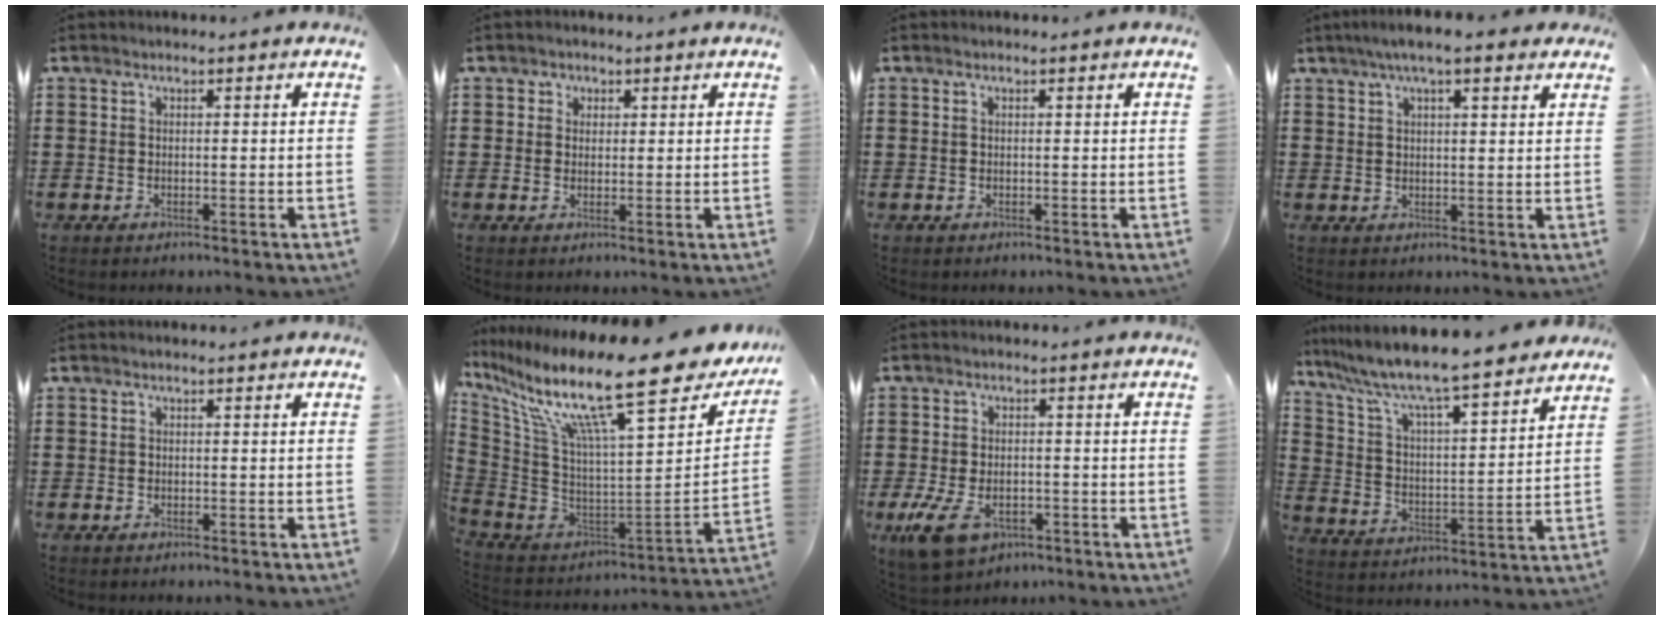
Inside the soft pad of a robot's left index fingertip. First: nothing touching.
{"total": 1.5, "force": [0.7, 1.4, 0.1], "torque": [0.000, 0.004, 0.010]}
{"total": 0.0}
{"total": 5.3, "force": [3.6, 0.8, 3.7], "torque": [-0.079, 0.005, 0.063]}
{"total": 0.0}
{"total": 18.8, "force": [11.8, 2.8, 14.4], "torque": [-0.273, -0.082, 0.181]}
{"total": 5.9, "force": [-2.7, 3.5, 3.9], "torque": [-0.092, 0.000, -0.051]}
{"total": 8.1, "force": [7.2, 0.3, 3.7], "torque": [-0.107, -0.055, 0.118]}